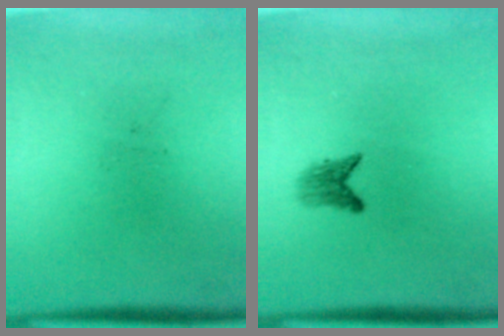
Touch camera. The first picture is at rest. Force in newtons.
{"total": 1.8}